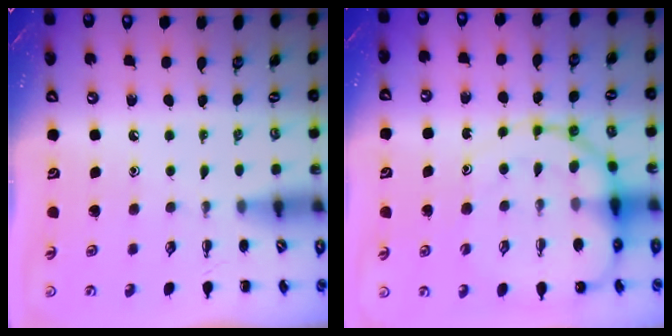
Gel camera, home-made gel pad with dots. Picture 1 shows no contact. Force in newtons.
{"total": 15.7, "press": 15.3, "slide": 3.5}